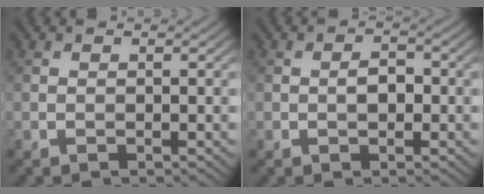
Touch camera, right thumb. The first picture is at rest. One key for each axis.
{"total": 2.1, "fx": -0.3, "fy": 1.4, "fz": 1.6, "tx": -0.028, "ty": 0.002, "tz": -0.009}